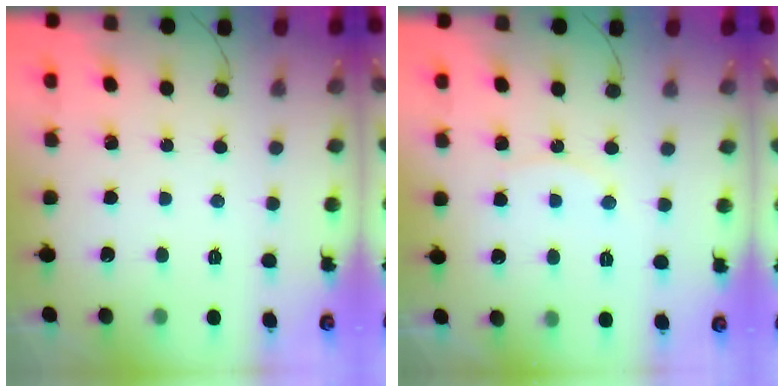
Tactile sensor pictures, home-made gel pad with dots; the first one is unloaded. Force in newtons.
{"total": 6.3, "press": 6.3, "slide": 0.3}